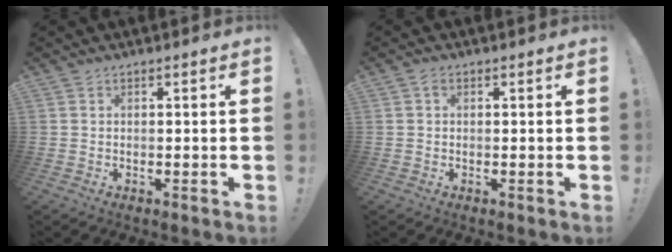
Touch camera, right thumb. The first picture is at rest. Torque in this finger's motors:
{"motor_torque": [0.41, 0.56, 0.28, 0.11, -0.02]}